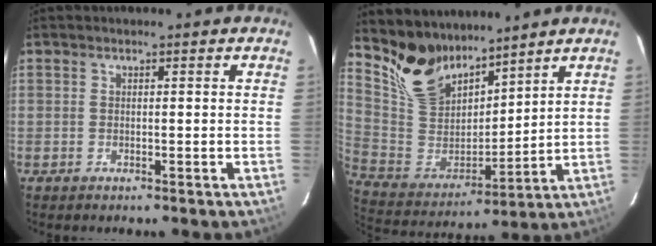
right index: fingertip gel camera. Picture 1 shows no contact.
{"total": 13.7, "force": [11.2, 6.6, 4.3], "torque": [-0.104, 0.005, 0.236]}